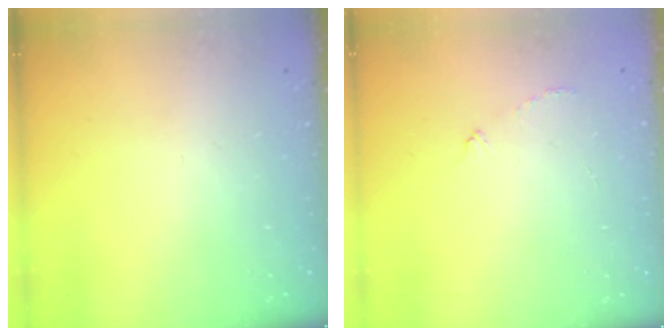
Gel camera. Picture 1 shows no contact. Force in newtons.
{"total": 3.4, "press": 3.4, "slide": 0.3}